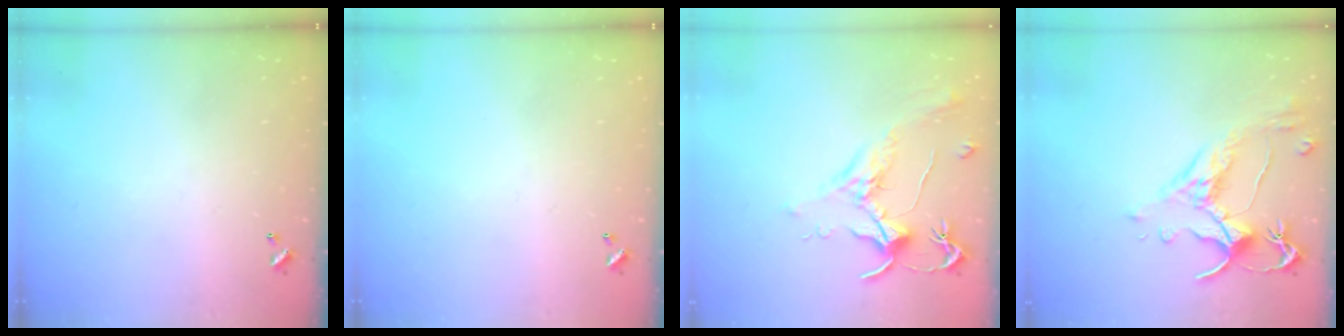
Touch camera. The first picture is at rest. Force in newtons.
{"total": 0.0}
{"total": 1.8, "press": 1.7, "slide": 0.8}
{"total": 2.6, "press": 2.2, "slide": 1.3}